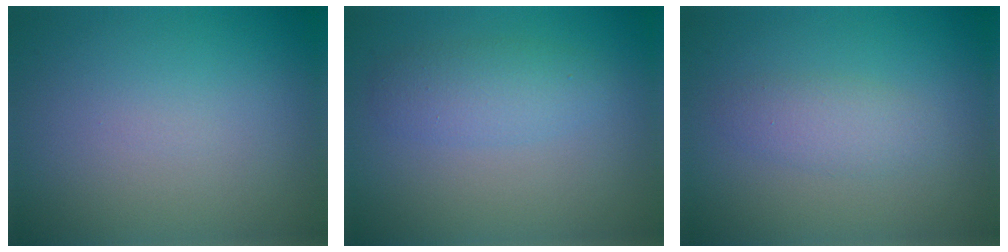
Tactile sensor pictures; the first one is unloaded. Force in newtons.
{"total": 2.5, "press": 2.5, "slide": 0.2}
{"total": 2.1, "press": 2.1, "slide": 0.1}